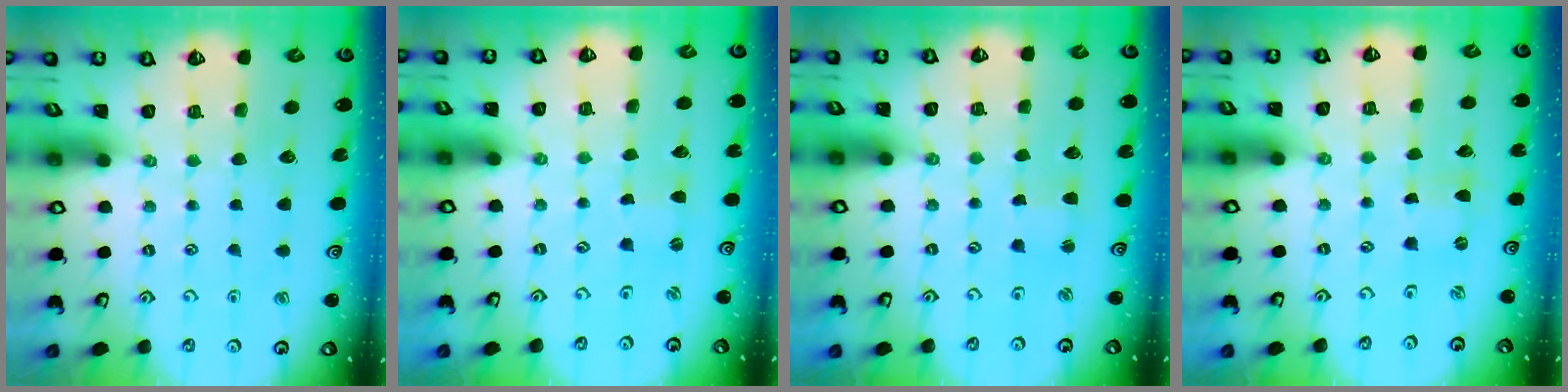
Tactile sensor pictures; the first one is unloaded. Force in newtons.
{"total": 0.7, "press": 0.7, "slide": 0.1}
{"total": 2.4, "press": 2.3, "slide": 0.3}
{"total": 0.0}